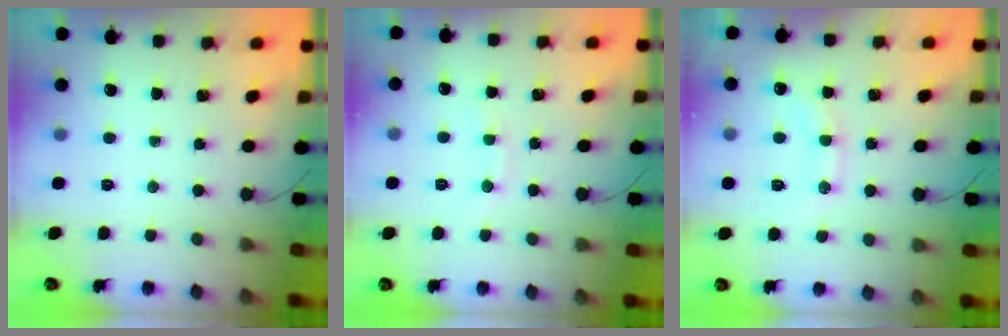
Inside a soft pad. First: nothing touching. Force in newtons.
{"total": 4.9, "press": 4.7, "slide": 1.5}
{"total": 12.5, "press": 12.5, "slide": 0.8}